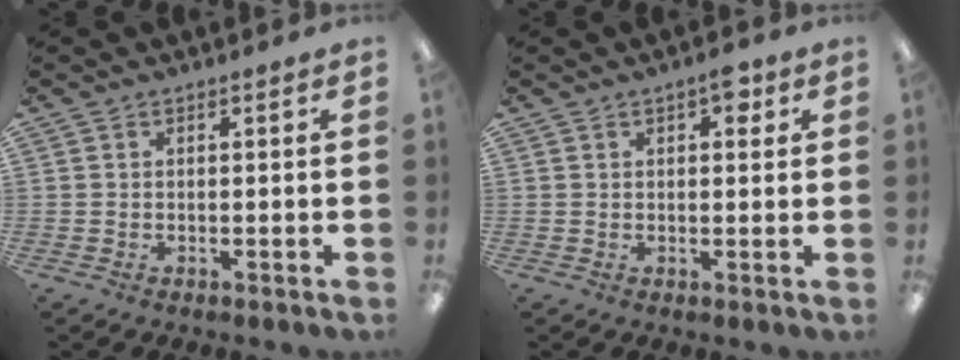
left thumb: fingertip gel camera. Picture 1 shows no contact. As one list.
[{"total": 4.1, "force": [1.7, 2.0, 3.2], "torque": [-0.033, -0.007, 0.021]}]